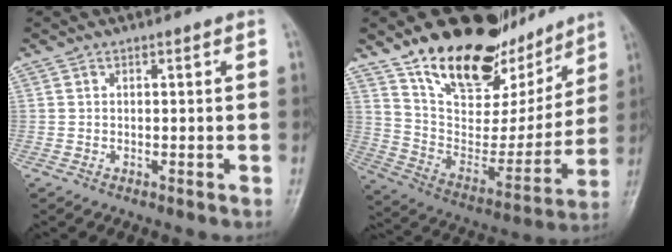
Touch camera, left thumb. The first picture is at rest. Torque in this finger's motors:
{"motor_torque": [0.30, 0.41, 1.03, -1.74, 0.18]}